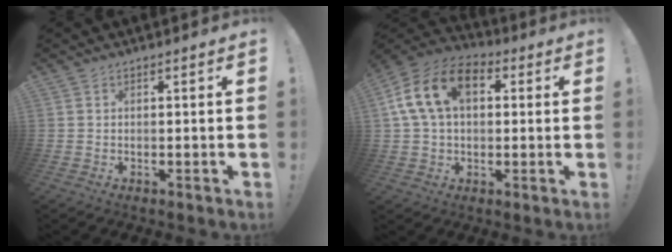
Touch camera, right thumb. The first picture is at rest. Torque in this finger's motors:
{"motor_torque": [1.01, 1.01, 1.05, -0.25, 0.16]}